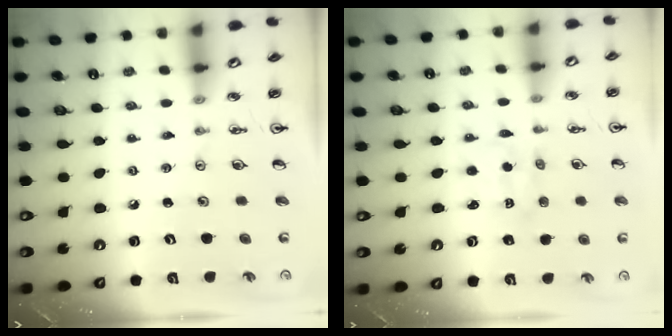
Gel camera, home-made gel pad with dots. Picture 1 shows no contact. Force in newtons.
{"total": 2.1, "press": 2.1, "slide": 0.3}